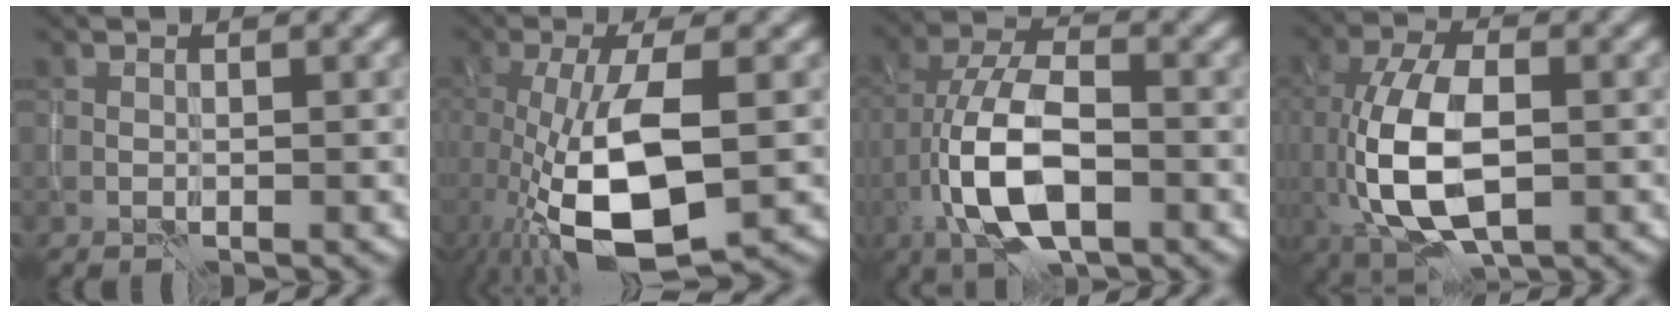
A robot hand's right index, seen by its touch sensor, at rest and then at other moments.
{"total": 11.2, "force": [-2.1, 4.5, 10.1], "torque": [-0.205, -0.021, -0.031]}
{"total": 9.0, "force": [-3.4, 4.0, 7.3], "torque": [-0.148, 0.004, -0.069]}
{"total": 9.8, "force": [-1.2, 5.1, 8.3], "torque": [-0.178, -0.012, -0.019]}